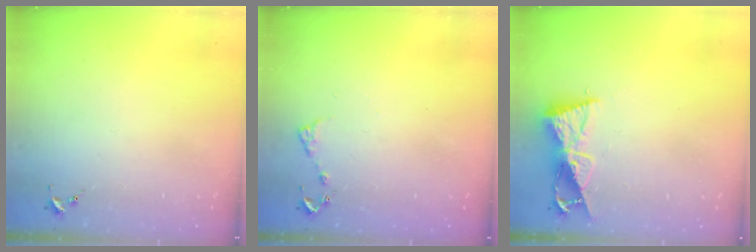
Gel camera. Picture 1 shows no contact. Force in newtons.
{"total": 5.3, "press": 5.3, "slide": 0.6}
{"total": 9.5, "press": 9.4, "slide": 0.7}